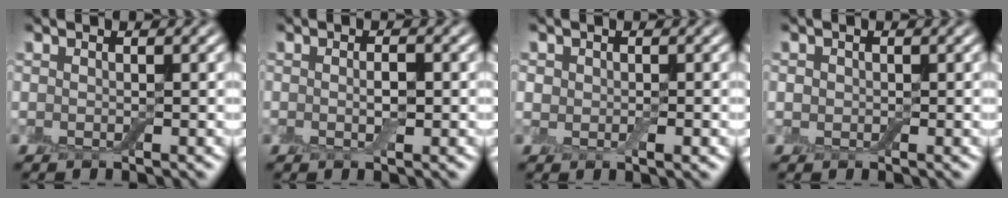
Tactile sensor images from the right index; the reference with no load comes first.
{"total": 1.3, "force": [-0.2, 0.4, 1.2], "torque": [-0.022, -0.004, -0.003]}
{"total": 1.5, "force": [-0.1, 1.2, 0.8], "torque": [-0.009, -0.006, -0.001]}
{"total": 0.7, "force": [-0.1, 0.7, 0.1], "torque": [0.001, -0.003, -0.002]}